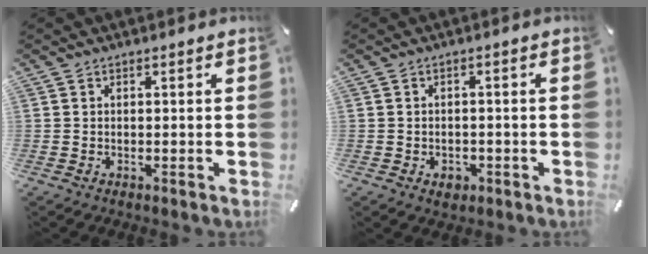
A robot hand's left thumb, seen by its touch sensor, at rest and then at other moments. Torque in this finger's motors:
{"motor_torque": [0.00, 0.03, 0.16, 0.17, 0.02]}